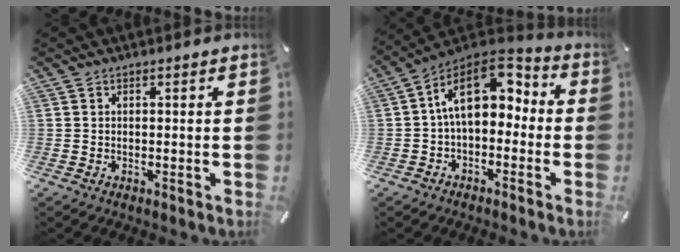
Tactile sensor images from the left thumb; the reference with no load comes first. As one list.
[{"total": 13.3, "force": [3.1, 8.5, 9.7], "torque": [-0.180, -0.012, 0.057]}]